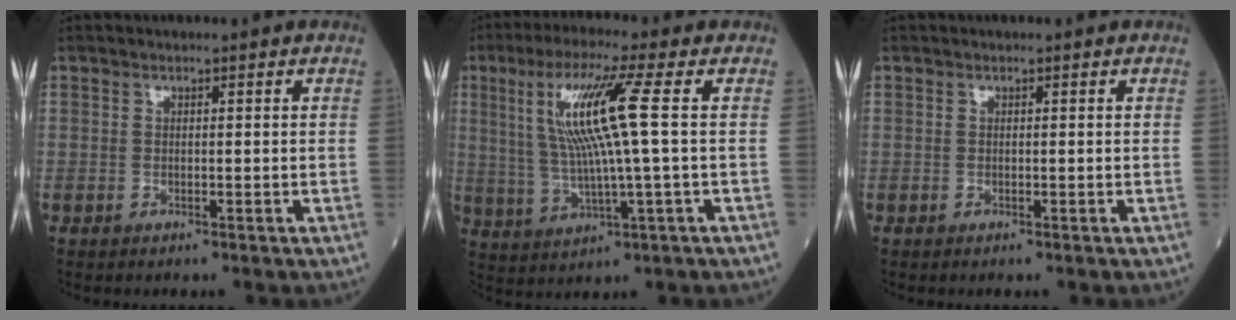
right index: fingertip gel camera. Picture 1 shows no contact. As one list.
[{"total": 11.3, "force": [2.3, -0.7, 11.0], "torque": [-0.221, 0.006, 0.045]}, {"total": 0.0}]